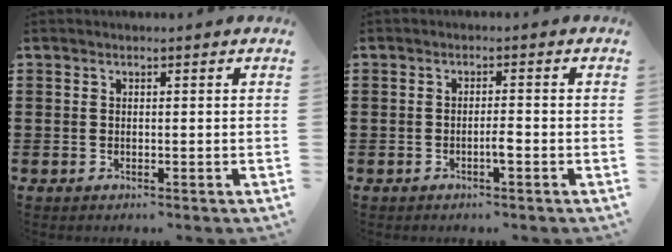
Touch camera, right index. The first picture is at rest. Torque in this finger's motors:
{"motor_torque": [0.80, 0.49, 0.05, 0.03]}